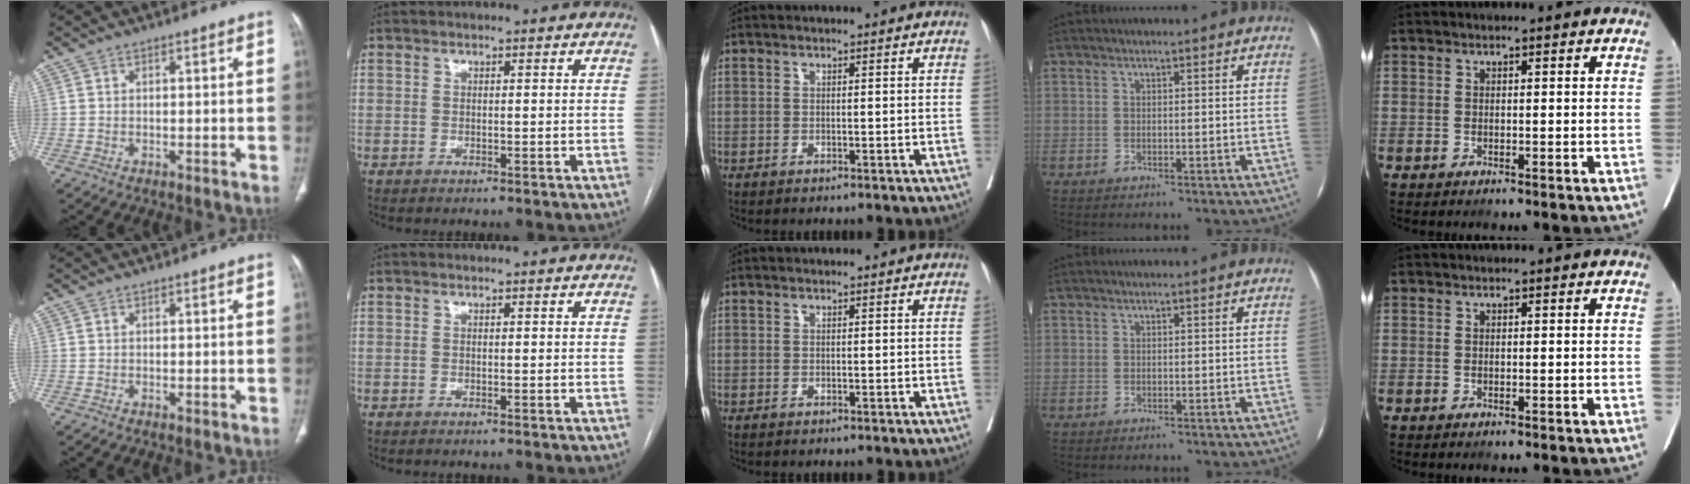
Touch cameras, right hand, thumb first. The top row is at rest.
{}